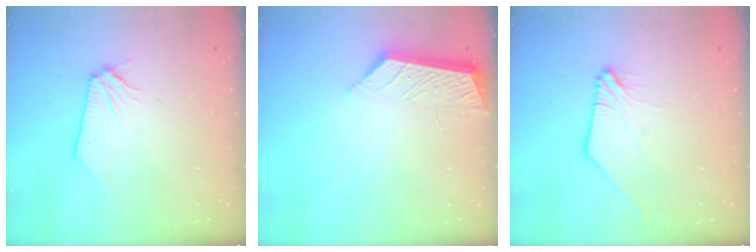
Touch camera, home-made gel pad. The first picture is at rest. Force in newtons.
{"total": 5.6, "press": 5.5, "slide": 0.7}
{"total": 1.6, "press": 1.6, "slide": 0.1}